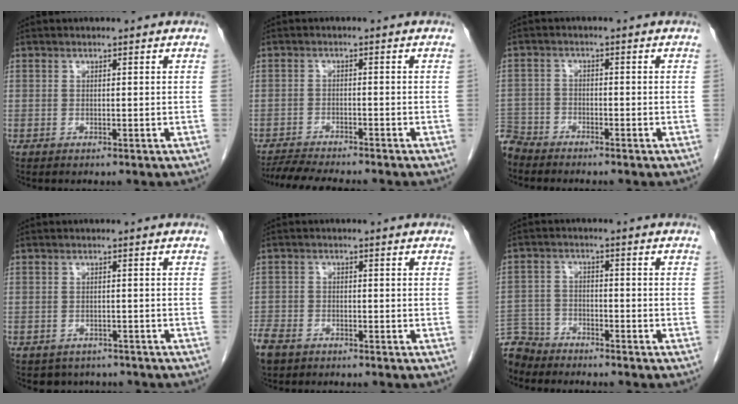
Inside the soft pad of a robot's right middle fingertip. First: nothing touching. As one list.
[{"total": 7.1, "force": [-6.6, 0.1, 2.7], "torque": [-0.042, -0.017, -0.108]}, {"total": 5.1, "force": [-4.9, 1.5, 0.0], "torque": [0.006, -0.010, -0.099]}, {"total": 4.6, "force": [-3.8, 2.6, 0.3], "torque": [0.001, 0.008, -0.047]}, {"total": 6.0, "force": [-4.5, 3.1, 2.4], "torque": [-0.053, -0.007, -0.080]}, {"total": 7.9, "force": [-7.4, 2.9, 0.3], "torque": [-0.010, 0.000, -0.140]}]